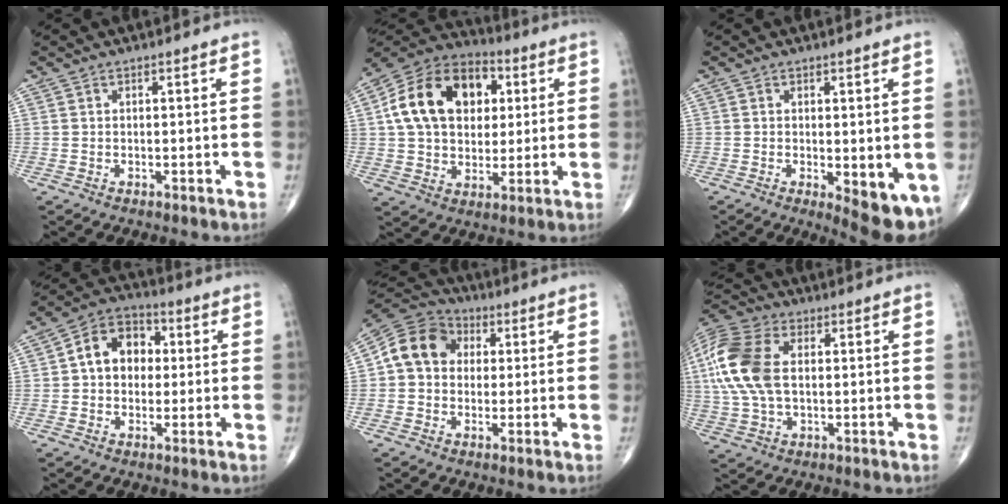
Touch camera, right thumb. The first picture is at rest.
{"total": 20.1, "force": [4.3, 14.2, 13.5], "torque": [-0.216, 0.013, 0.069]}
{"total": 8.1, "force": [-2.0, 3.0, 7.3], "torque": [-0.089, -0.020, -0.020]}
{"total": 10.1, "force": [1.1, 7.7, 6.4], "torque": [-0.074, 0.025, 0.006]}
{"total": 10.8, "force": [1.5, 9.0, 5.8], "torque": [-0.087, 0.024, 0.011]}
{"total": 15.8, "force": [1.9, 9.5, 12.5], "torque": [-0.291, 0.013, 0.033]}